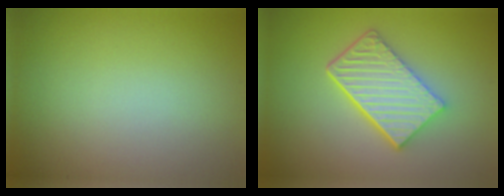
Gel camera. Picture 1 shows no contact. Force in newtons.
{"total": 6.0, "press": 4.4, "slide": 4.1}